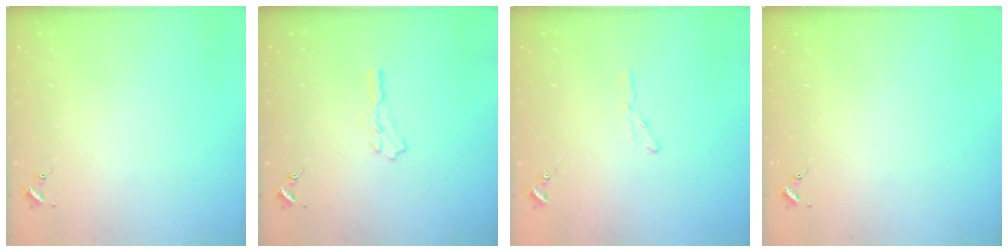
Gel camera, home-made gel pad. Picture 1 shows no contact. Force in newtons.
{"total": 3.8, "press": 3.8, "slide": 0.4}
{"total": 3.9, "press": 3.9, "slide": 0.5}
{"total": 0.0}